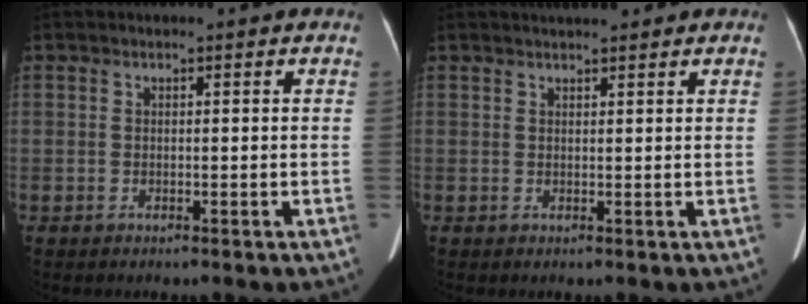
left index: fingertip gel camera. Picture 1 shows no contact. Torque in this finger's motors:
{"motor_torque": [0.62, -0.59, 0.18, 0.05]}